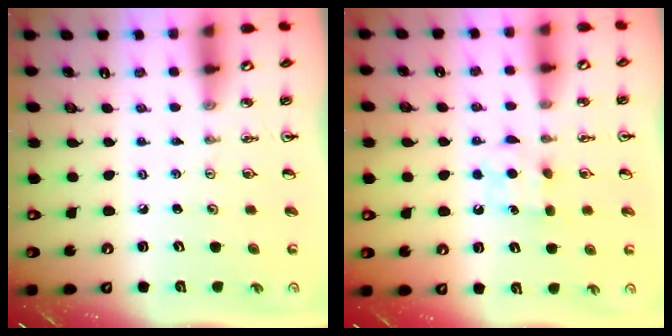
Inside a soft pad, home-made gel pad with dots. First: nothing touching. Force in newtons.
{"total": 7.2, "press": 7.2, "slide": 0.7}